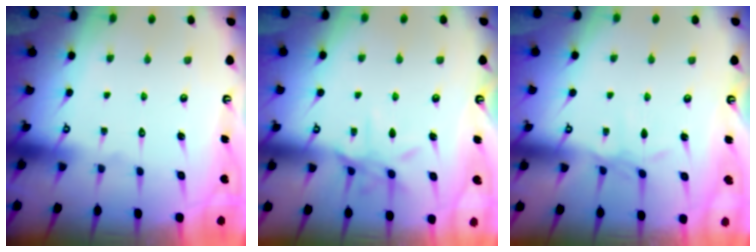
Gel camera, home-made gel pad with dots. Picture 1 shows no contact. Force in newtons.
{"total": 9.0, "press": 9.0, "slide": 0.6}
{"total": 3.3, "press": 3.3, "slide": 0.5}